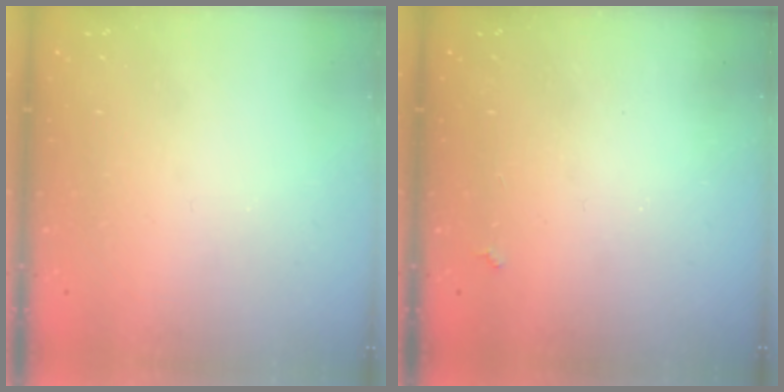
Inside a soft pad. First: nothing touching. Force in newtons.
{"total": 1.7, "press": 1.7, "slide": 0.4}